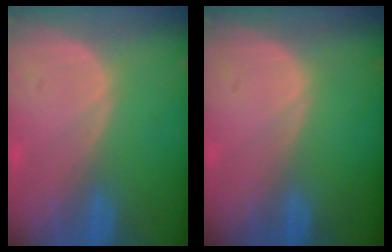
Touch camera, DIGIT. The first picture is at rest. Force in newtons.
{"total": 0.0}